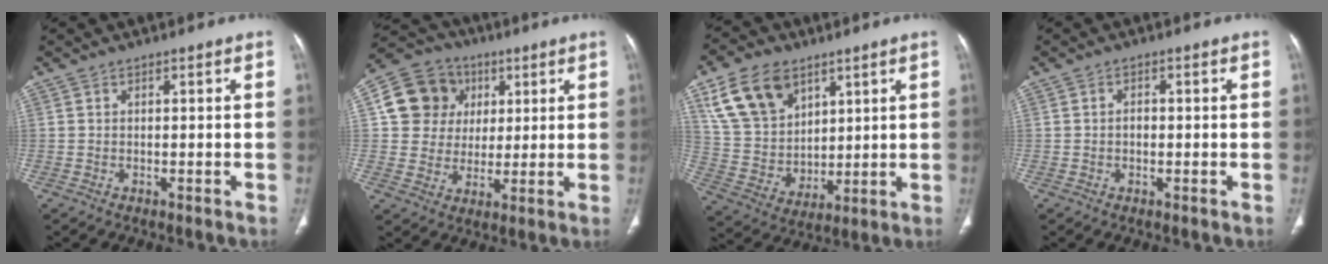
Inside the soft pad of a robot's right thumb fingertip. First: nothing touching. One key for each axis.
{"total": 13.0, "fx": 3.6, "fy": 11.8, "fz": 4.2, "tx": -0.052, "ty": 0.009, "tz": 0.059}
{"total": 15.6, "fx": 8.1, "fy": 10.8, "fz": 7.8, "tx": -0.116, "ty": -0.030, "tz": 0.167}
{"total": 1.6, "fx": -0.1, "fy": 1.0, "fz": 1.2, "tx": -0.019, "ty": 0.004, "tz": -0.004}